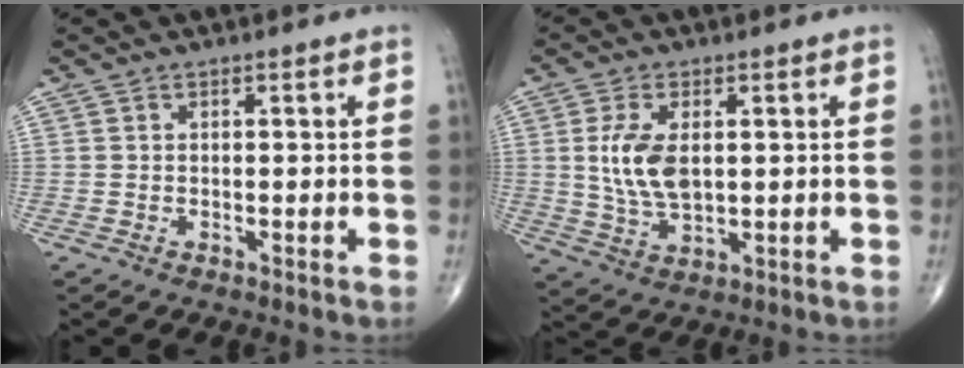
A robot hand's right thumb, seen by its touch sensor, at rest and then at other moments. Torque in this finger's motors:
{"motor_torque": [0.02, 0.20, 0.81, 0.02, 0.07]}